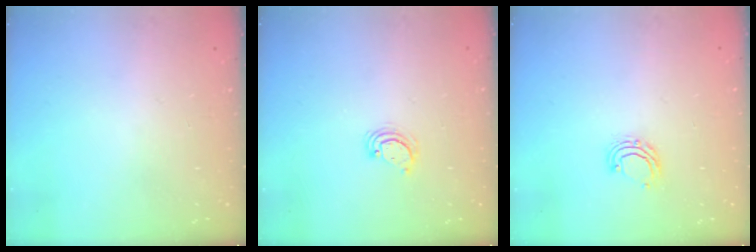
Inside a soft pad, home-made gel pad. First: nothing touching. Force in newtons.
{"total": 4.0, "press": 4.0, "slide": 0.4}
{"total": 5.6, "press": 5.6, "slide": 1.0}